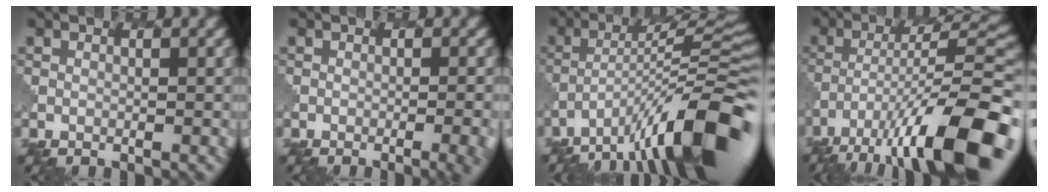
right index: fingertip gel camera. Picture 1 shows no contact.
{"total": 4.3, "force": [-1.7, 1.8, 3.5], "torque": [-0.011, 0.010, -0.020]}
{"total": 11.7, "force": [-7.4, 2.2, 8.8], "torque": [-0.141, 0.009, -0.127]}
{"total": 13.9, "force": [-8.7, 3.8, 10.2], "torque": [-0.173, -0.001, -0.151]}